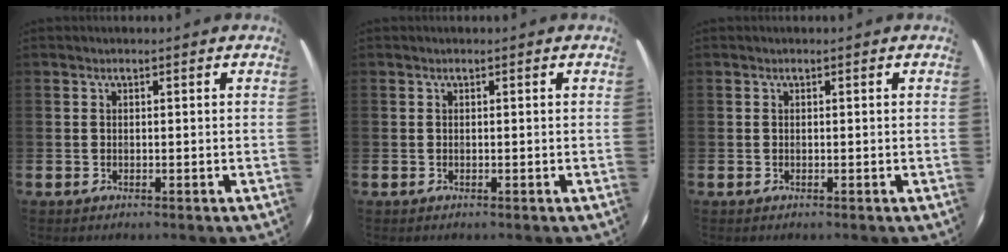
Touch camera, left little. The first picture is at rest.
{"total": 0.0}
{"total": 0.0}